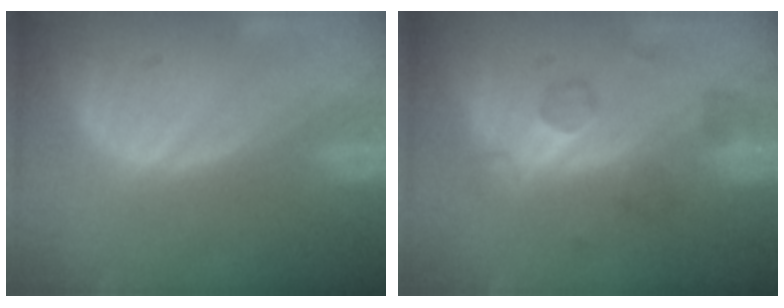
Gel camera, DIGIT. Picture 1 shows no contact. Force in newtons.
{"total": 5.2, "press": 4.9, "slide": 1.5}